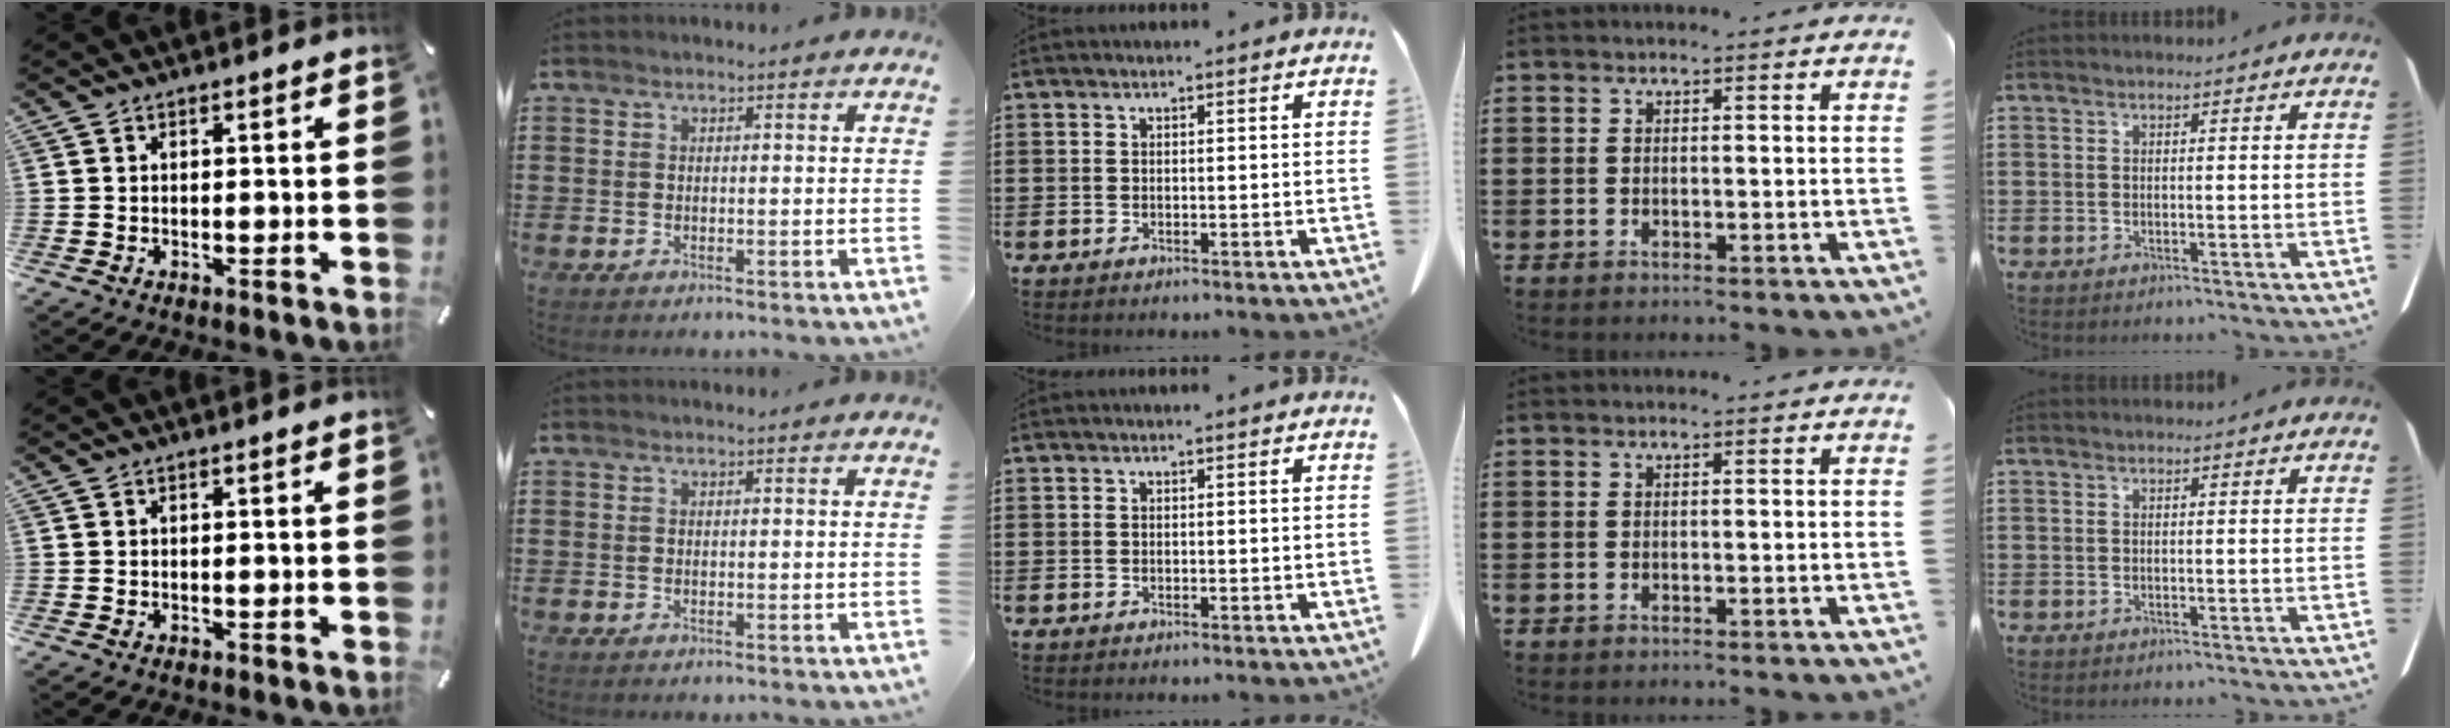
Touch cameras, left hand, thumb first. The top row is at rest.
{}